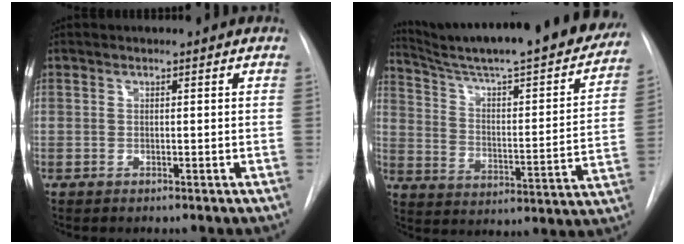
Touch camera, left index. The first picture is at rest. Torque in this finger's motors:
{"motor_torque": [0.02, -0.96, 0.45, 0.21]}